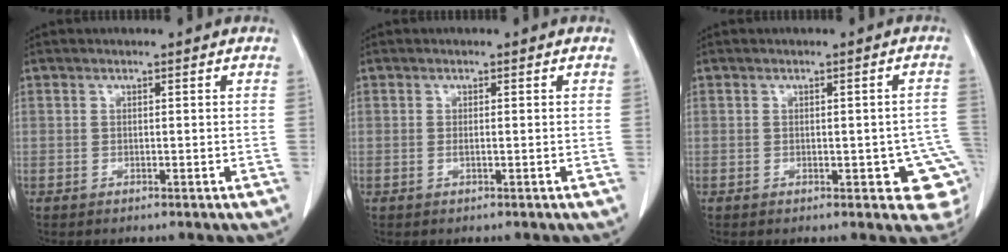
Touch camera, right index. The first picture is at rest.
{"total": 0.6, "force": [-0.2, 0.0, 0.6], "torque": [-0.013, -0.001, -0.003]}
{"total": 7.6, "force": [-1.9, 2.8, 6.8], "torque": [-0.071, 0.004, -0.019]}